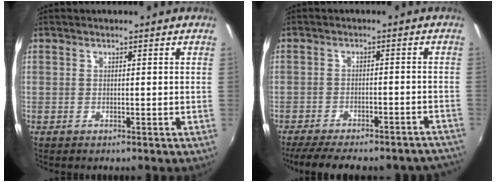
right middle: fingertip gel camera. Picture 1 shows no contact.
{"total": 18.6, "force": [-16.5, 4.4, 7.4], "torque": [-0.142, -0.008, -0.207]}